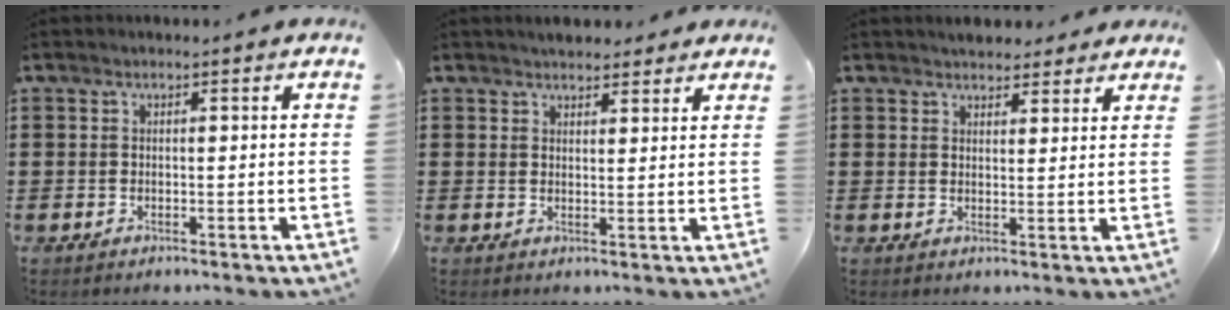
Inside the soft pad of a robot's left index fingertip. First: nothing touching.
{"total": 2.8, "force": [2.6, 0.8, 0.4], "torque": [-0.014, -0.001, 0.049]}
{"total": 3.0, "force": [2.8, 1.0, 0.3], "torque": [-0.006, -0.005, 0.051]}